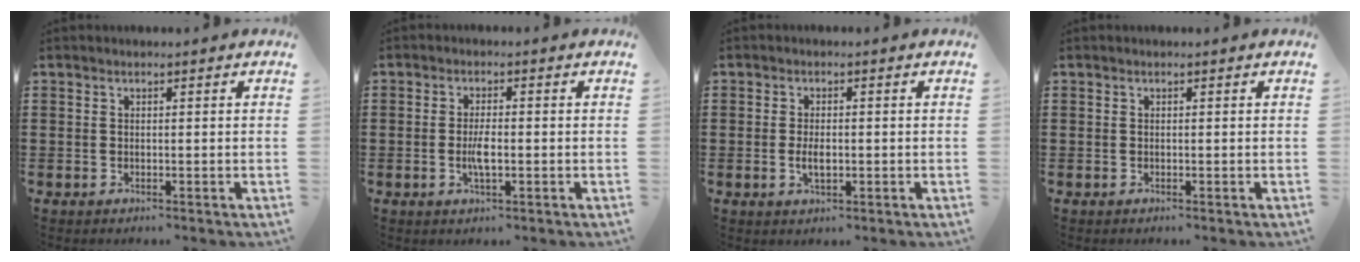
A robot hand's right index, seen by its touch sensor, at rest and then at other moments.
{"total": 3.4, "force": [-0.6, 1.0, 3.2], "torque": [-0.070, -0.004, -0.015]}
{"total": 2.8, "force": [-0.4, 1.3, 2.5], "torque": [-0.046, 0.003, -0.007]}
{"total": 0.0}